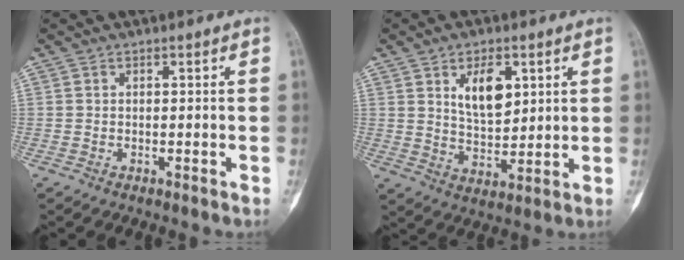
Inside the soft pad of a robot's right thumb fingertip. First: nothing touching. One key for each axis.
{"total": 9.0, "fx": 3.5, "fy": 4.9, "fz": 6.7, "tx": -0.092, "ty": -0.023, "tz": 0.067}